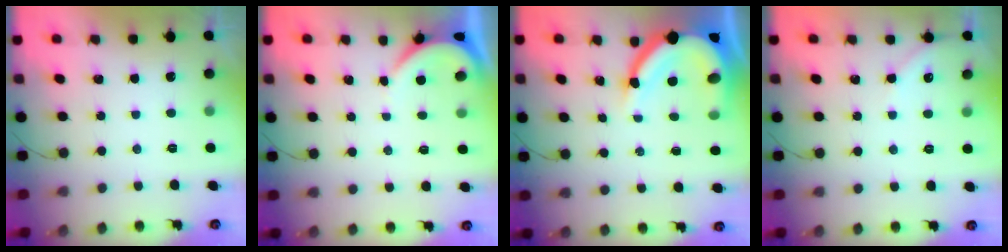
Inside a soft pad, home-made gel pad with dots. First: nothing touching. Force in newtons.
{"total": 2.9, "press": 2.8, "slide": 0.3}
{"total": 12.6, "press": 12.5, "slide": 1.4}
{"total": 3.1, "press": 3.1, "slide": 0.5}